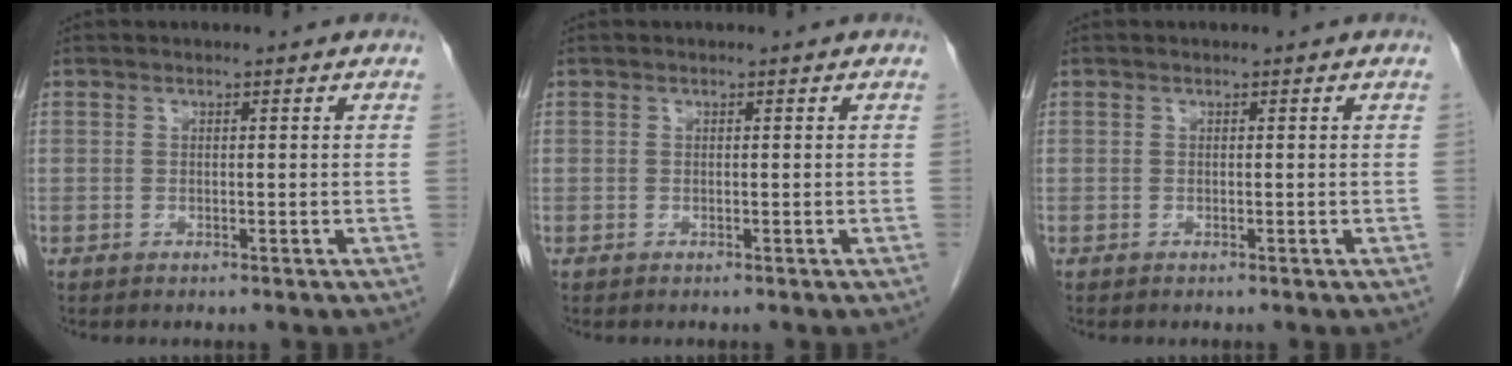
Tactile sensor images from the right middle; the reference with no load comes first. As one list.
[{"total": 0.0}, {"total": 0.0}]